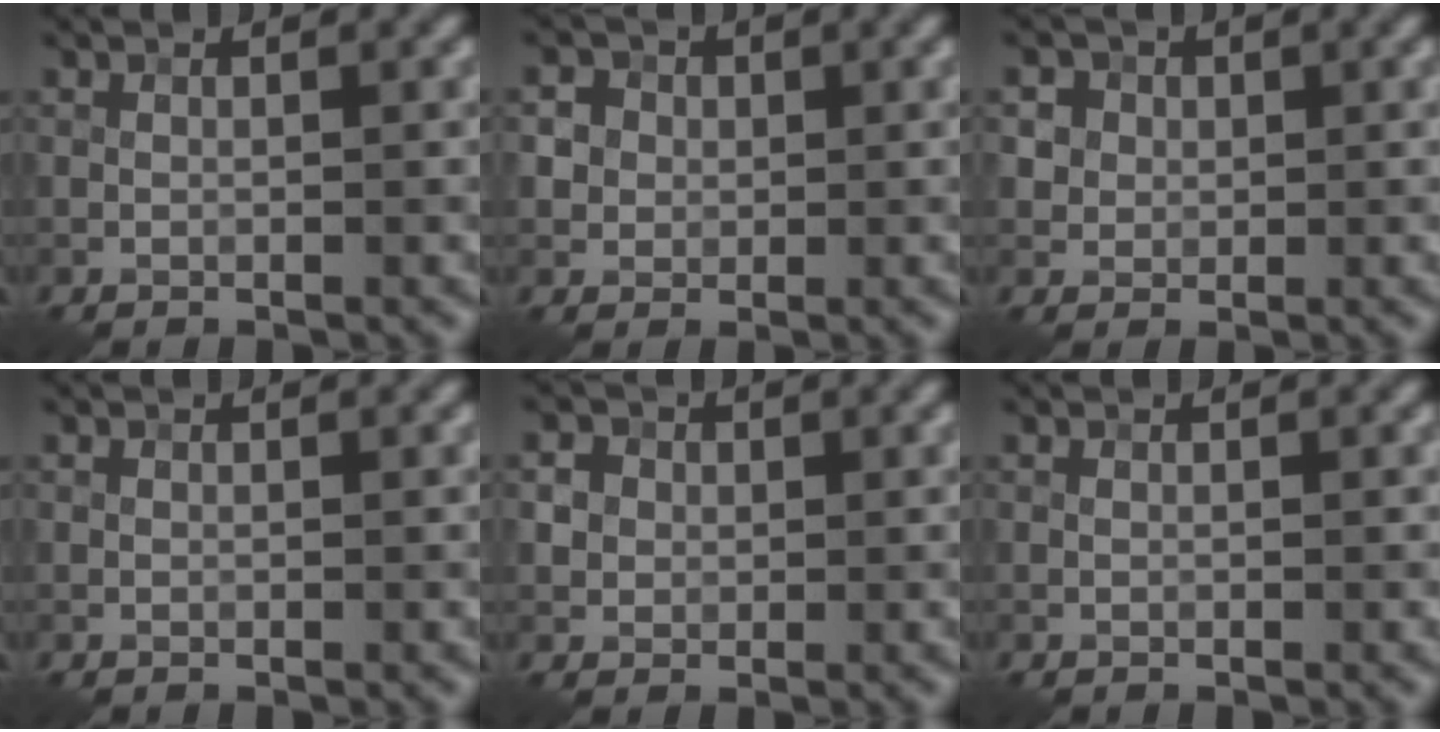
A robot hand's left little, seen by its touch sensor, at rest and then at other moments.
{"total": 3.7, "force": [1.1, 3.2, 1.4], "torque": [-0.014, 0.009, 0.014]}
{"total": 3.9, "force": [1.6, 3.3, 1.5], "torque": [-0.024, 0.009, 0.023]}
{"total": 0.0}
{"total": 2.7, "force": [0.8, 2.4, 1.0], "torque": [-0.012, 0.003, 0.013]}
{"total": 0.0}